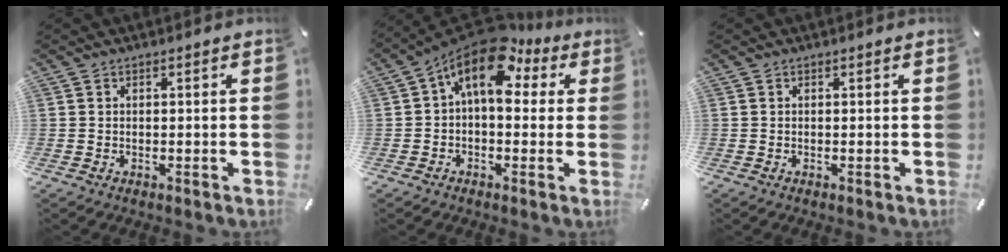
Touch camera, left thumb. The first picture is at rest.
{"total": 14.2, "force": [6.0, 7.3, 10.5], "torque": [-0.181, -0.032, 0.102]}
{"total": 0.0}